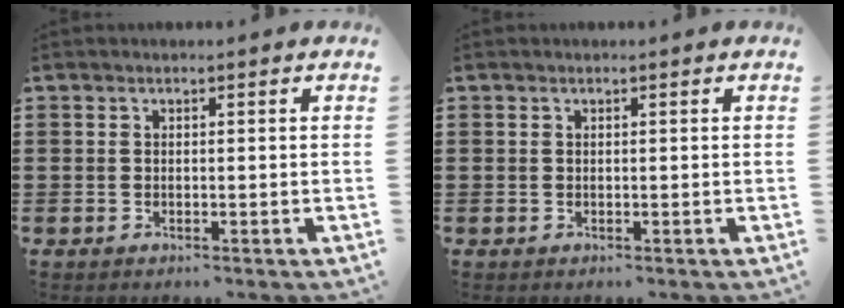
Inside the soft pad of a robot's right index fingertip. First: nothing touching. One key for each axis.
{"total": 0.0}